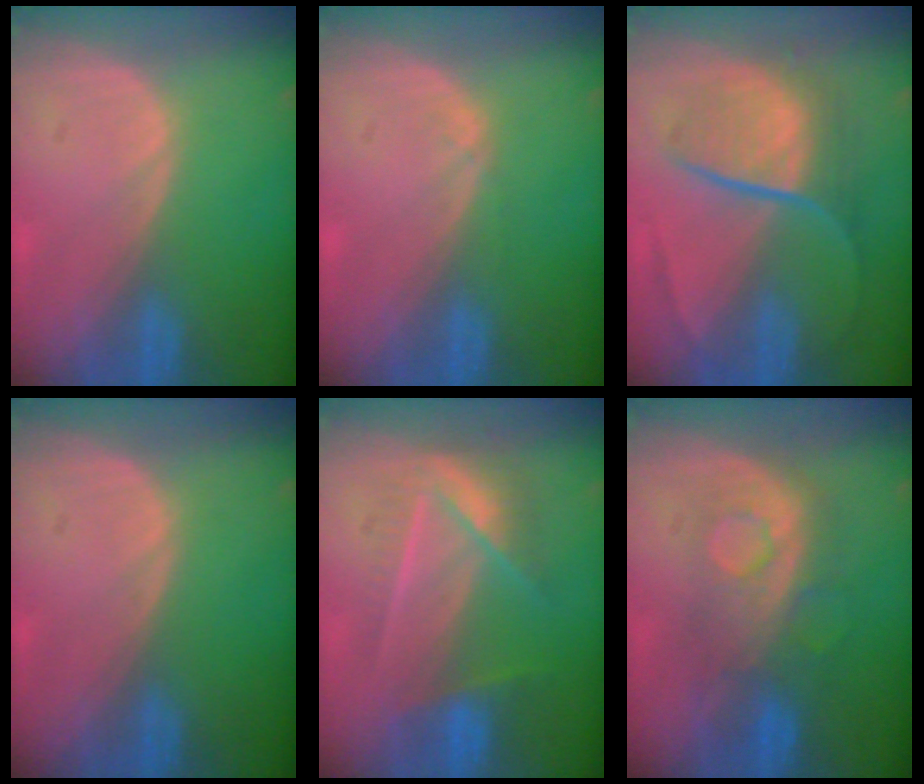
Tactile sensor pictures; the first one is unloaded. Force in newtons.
{"total": 0.7, "press": 0.6, "slide": 0.2}
{"total": 9.3, "press": 7.7, "slide": 5.2}
{"total": 0.0}
{"total": 7.1, "press": 6.8, "slide": 2.2}
{"total": 7.8, "press": 7.8, "slide": 0.6}